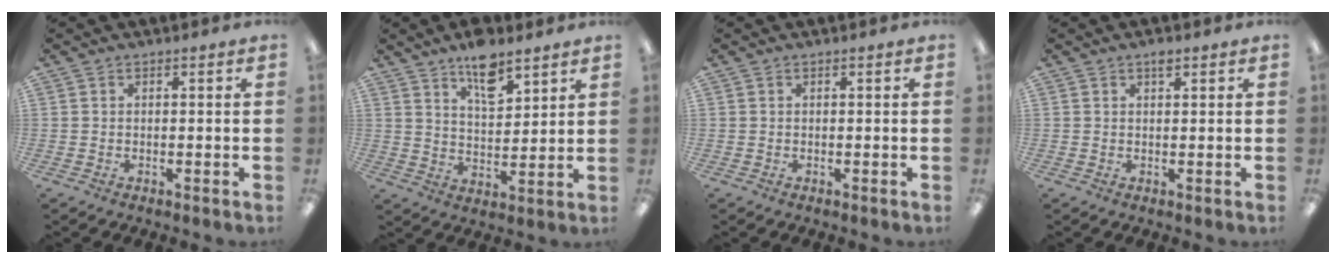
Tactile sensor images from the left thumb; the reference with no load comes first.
{"total": 9.7, "force": [7.1, 4.0, 5.2], "torque": [-0.073, -0.042, 0.121]}
{"total": 0.0}
{"total": 1.3, "force": [0.9, 0.5, 0.8], "torque": [-0.010, -0.001, 0.015]}